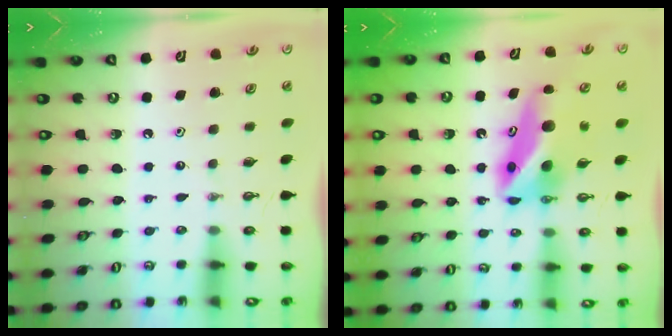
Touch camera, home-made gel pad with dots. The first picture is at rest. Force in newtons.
{"total": 9.4, "press": 9.2, "slide": 1.7}